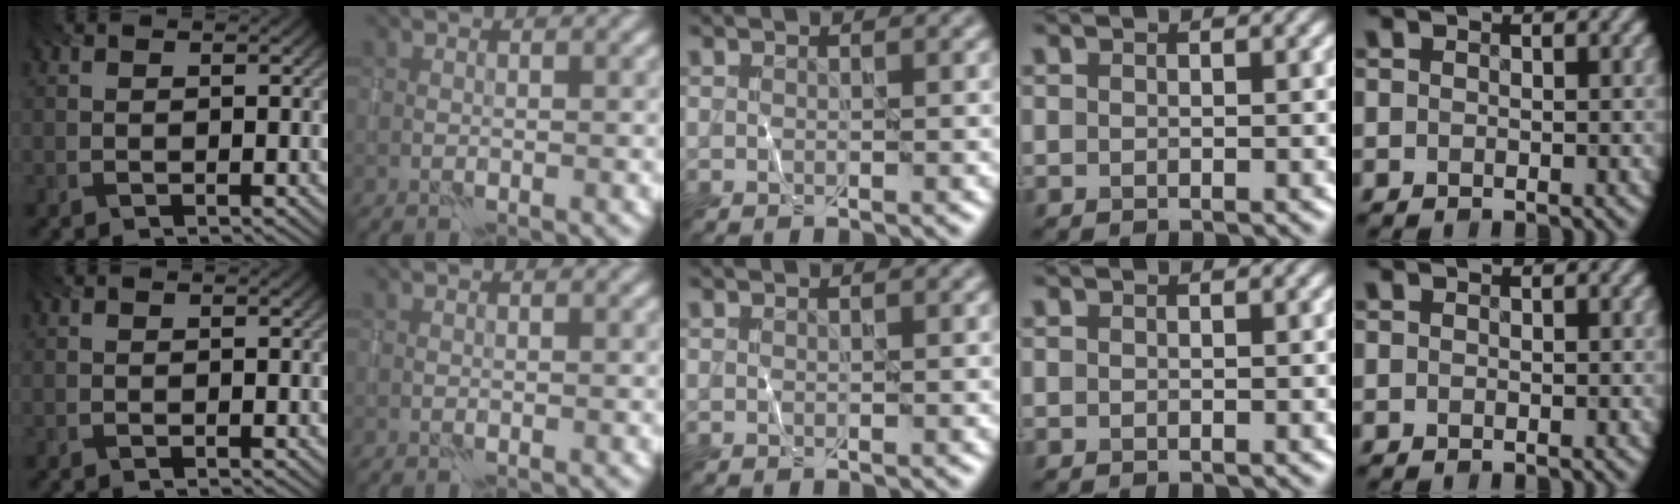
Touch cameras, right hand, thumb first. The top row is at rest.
{}